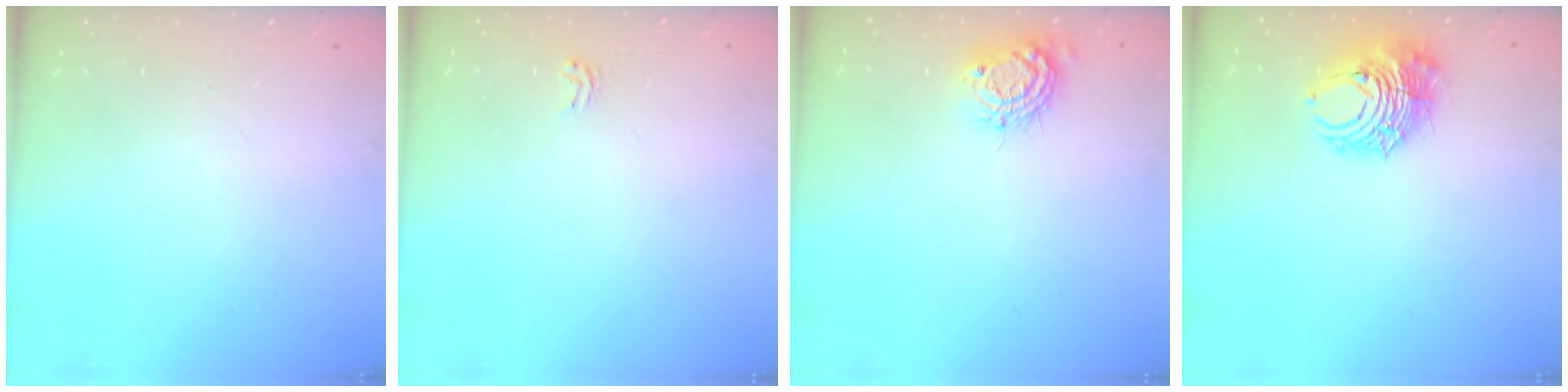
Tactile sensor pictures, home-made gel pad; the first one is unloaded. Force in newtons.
{"total": 1.9, "press": 1.9, "slide": 0.1}
{"total": 9.0, "press": 9.0, "slide": 0.5}
{"total": 11.0, "press": 11.0, "slide": 0.8}